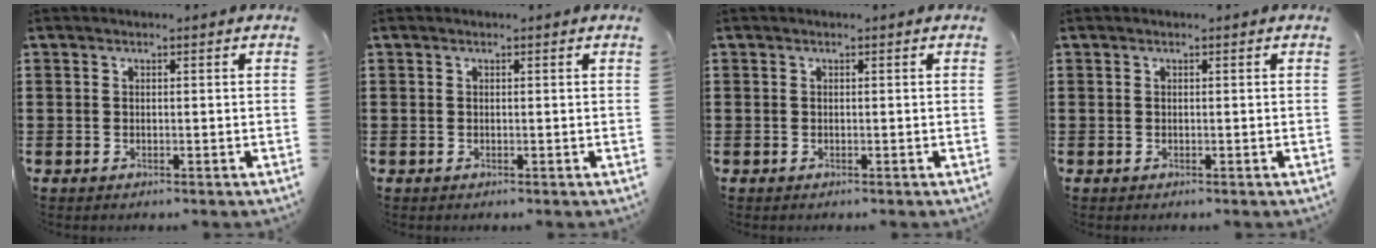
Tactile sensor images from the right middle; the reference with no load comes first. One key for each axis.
{"total": 0.0}
{"total": 0.0}
{"total": 0.0}